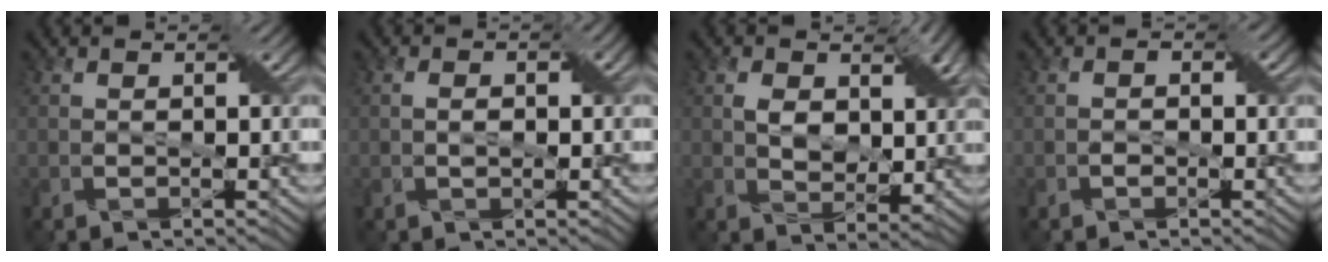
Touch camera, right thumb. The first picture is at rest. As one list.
[{"total": 2.3, "force": [0.0, 1.4, 1.8], "torque": [-0.028, -0.001, 0.005]}, {"total": 6.5, "force": [2.1, 4.3, 4.4], "torque": [-0.083, -0.008, 0.037]}, {"total": 1.2, "force": [-0.5, 0.9, 0.7], "torque": [-0.011, 0.000, -0.010]}]